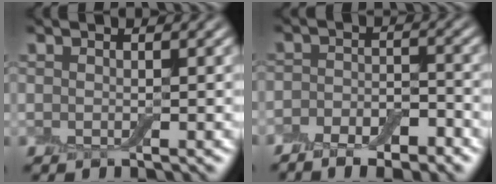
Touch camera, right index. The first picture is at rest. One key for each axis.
{"total": 5.9, "fx": -4.0, "fy": 2.9, "fz": 3.3, "tx": -0.017, "ty": 0.000, "tz": -0.065}